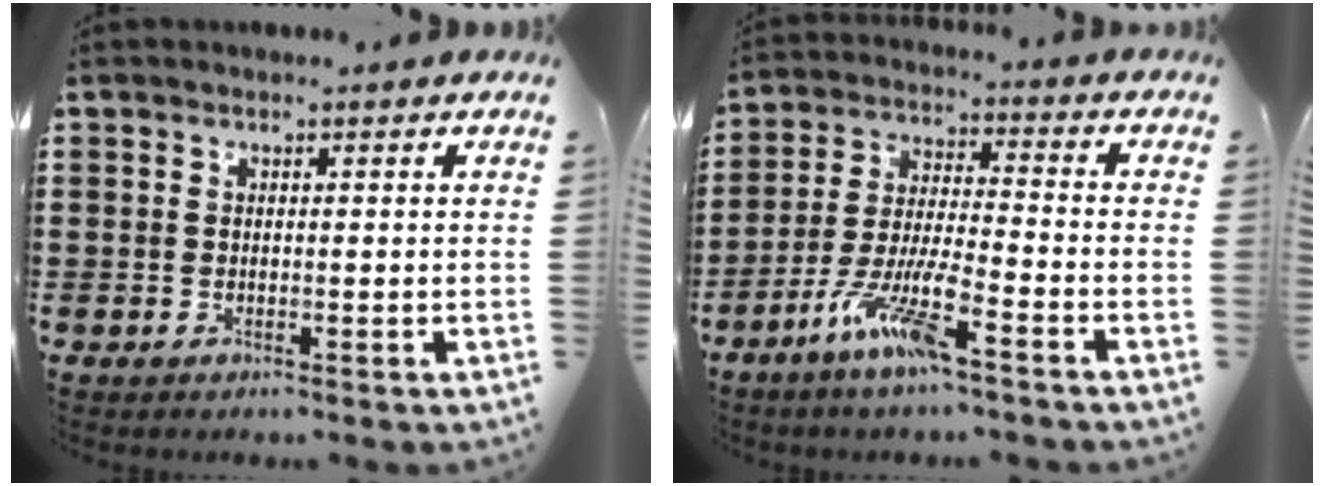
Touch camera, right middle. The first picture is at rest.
{"total": 8.7, "force": [-6.0, 1.0, 6.3], "torque": [-0.139, -0.007, -0.115]}